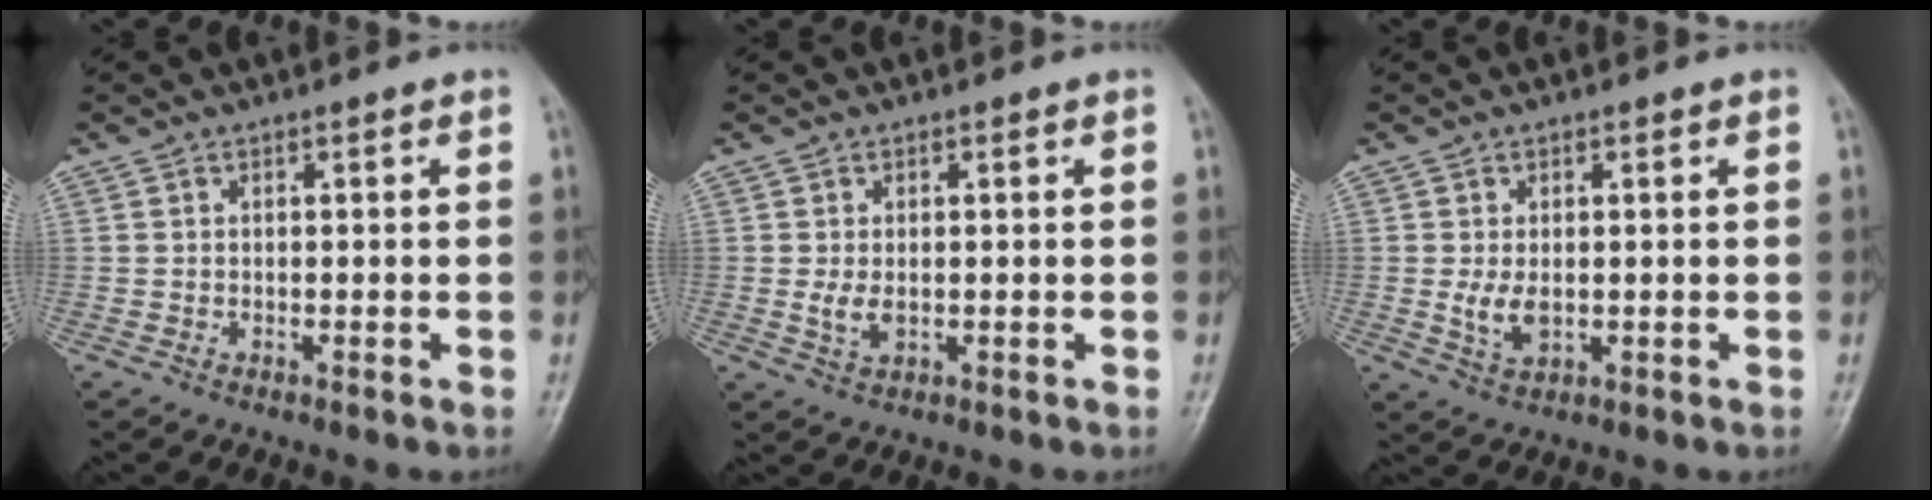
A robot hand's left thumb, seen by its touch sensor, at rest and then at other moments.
{"total": 2.7, "force": [0.0, 1.6, 2.2], "torque": [-0.043, -0.008, 0.003]}
{"total": 3.9, "force": [-0.1, 2.3, 3.1], "torque": [-0.057, -0.009, 0.004]}